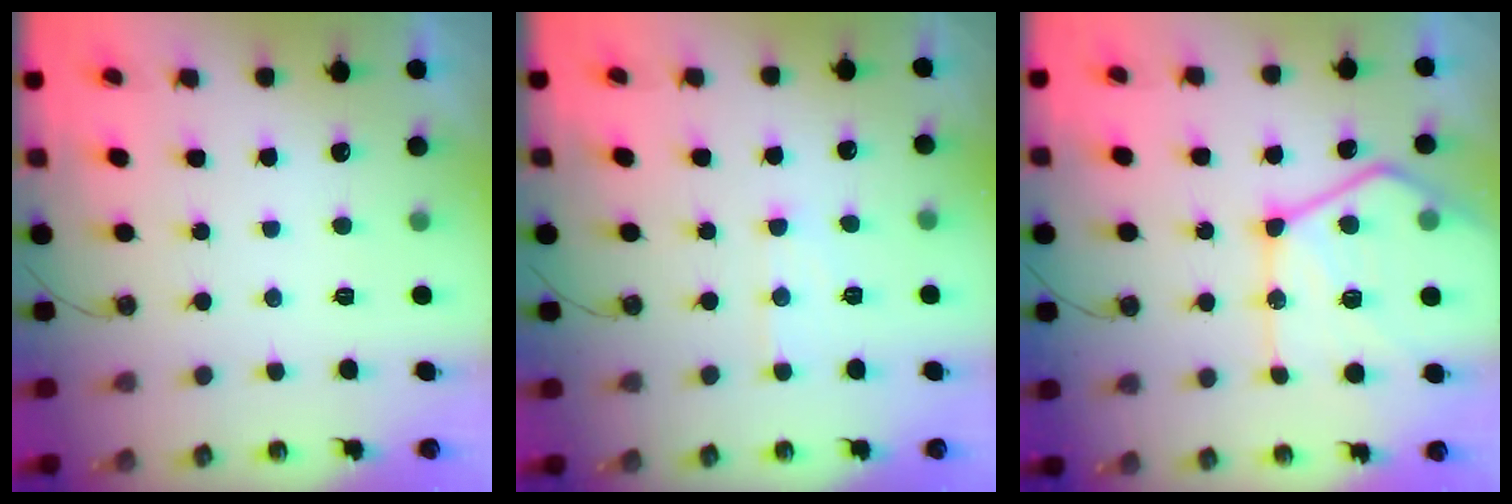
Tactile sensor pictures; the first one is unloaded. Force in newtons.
{"total": 7.0, "press": 7.0, "slide": 0.5}
{"total": 23.3, "press": 23.2, "slide": 2.7}